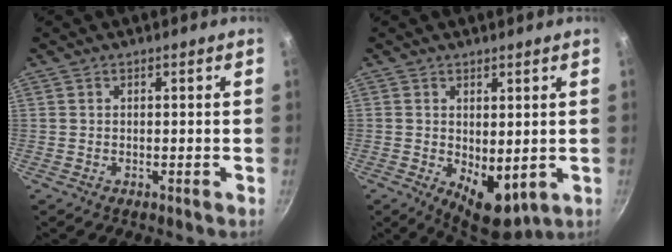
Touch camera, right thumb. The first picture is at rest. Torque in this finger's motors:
{"motor_torque": [-0.54, 0.86, 0.60, 0.67, 0.04]}